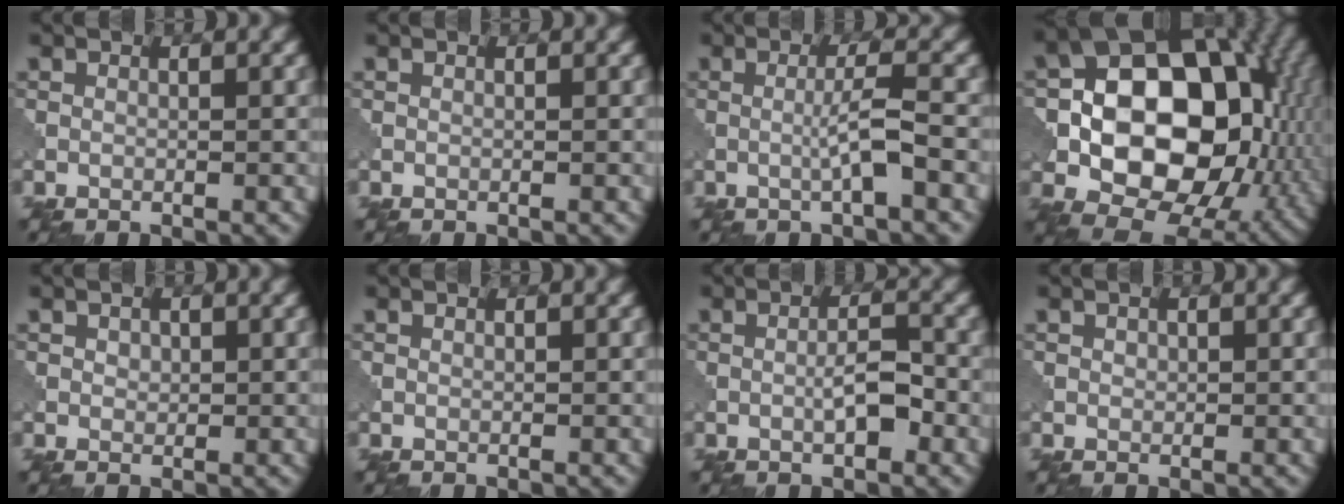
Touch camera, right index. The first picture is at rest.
{"total": 0.0}
{"total": 2.8, "force": [-0.5, 0.1, 2.8], "torque": [-0.051, 0.005, -0.015]}
{"total": 16.4, "force": [-1.3, 11.5, 11.6], "torque": [-0.175, 0.006, -0.032]}
{"total": 0.9, "force": [0.3, 0.7, 0.4], "torque": [-0.007, -0.001, 0.006]}
{"total": 0.0}
{"total": 2.6, "force": [-0.7, 0.7, 2.4], "torque": [-0.044, 0.004, -0.016]}
{"total": 0.6, "force": [0.2, 0.5, 0.2], "torque": [-0.004, -0.001, 0.002]}